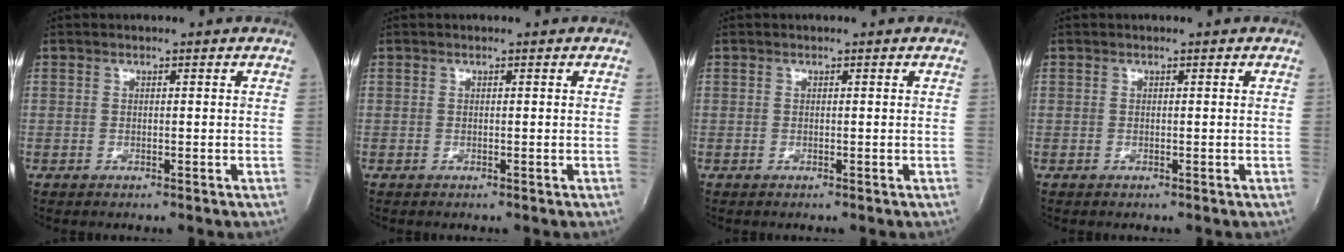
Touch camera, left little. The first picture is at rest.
{"total": 0.0}
{"total": 0.0}
{"total": 0.0}